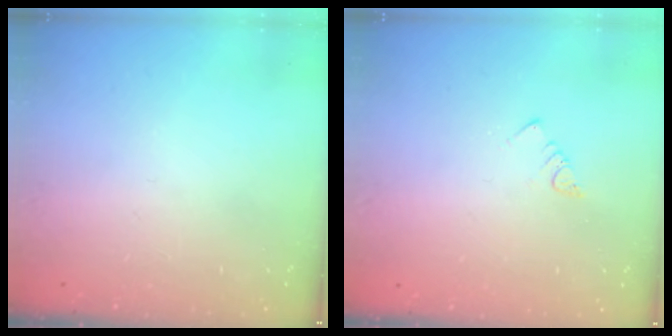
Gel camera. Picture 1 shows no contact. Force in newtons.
{"total": 2.8, "press": 2.7, "slide": 0.3}